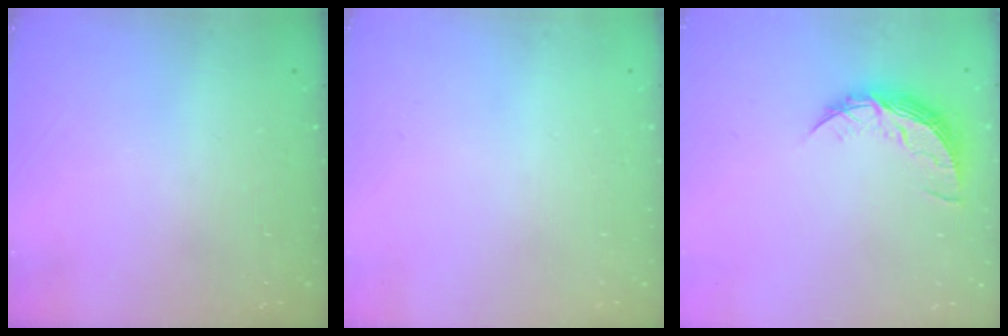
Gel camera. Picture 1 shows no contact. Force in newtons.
{"total": 0.0}
{"total": 8.7, "press": 8.7, "slide": 0.4}